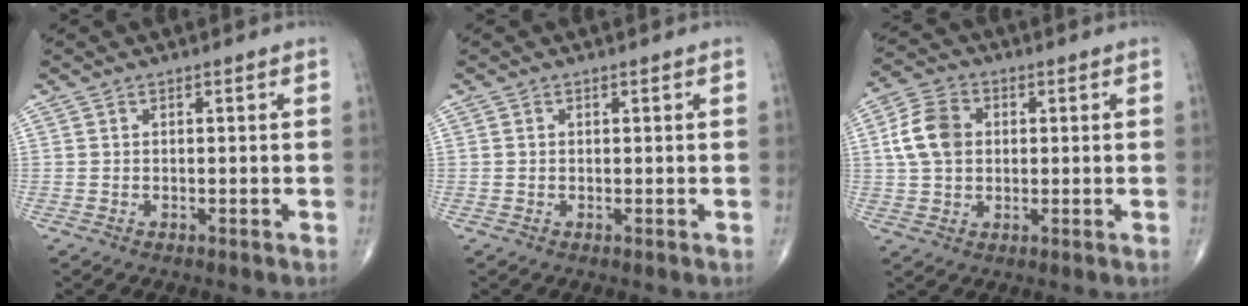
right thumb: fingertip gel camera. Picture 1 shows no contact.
{"total": 0.0}
{"total": 8.5, "force": [1.2, 6.3, 5.6], "torque": [-0.098, 0.011, 0.019]}